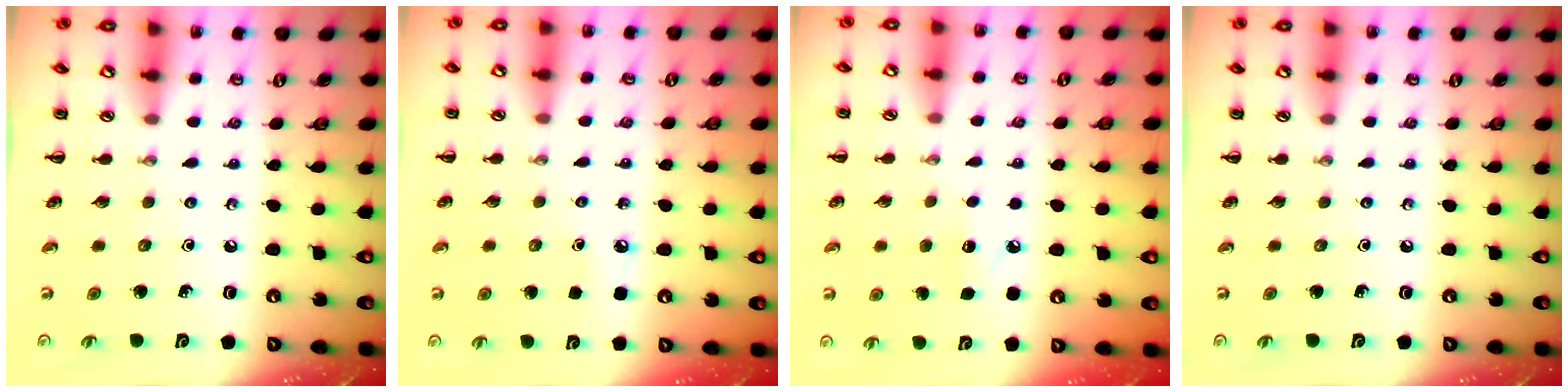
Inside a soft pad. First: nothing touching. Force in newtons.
{"total": 2.8, "press": 2.6, "slide": 1.0}
{"total": 6.4, "press": 6.2, "slide": 1.6}
{"total": 0.0}